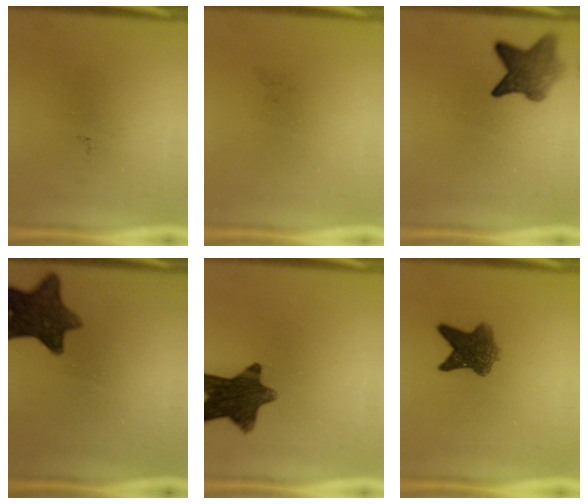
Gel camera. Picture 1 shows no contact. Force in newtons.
{"total": 0.0}
{"total": 6.2}
{"total": 10.9}
{"total": 11.5}
{"total": 6.3}